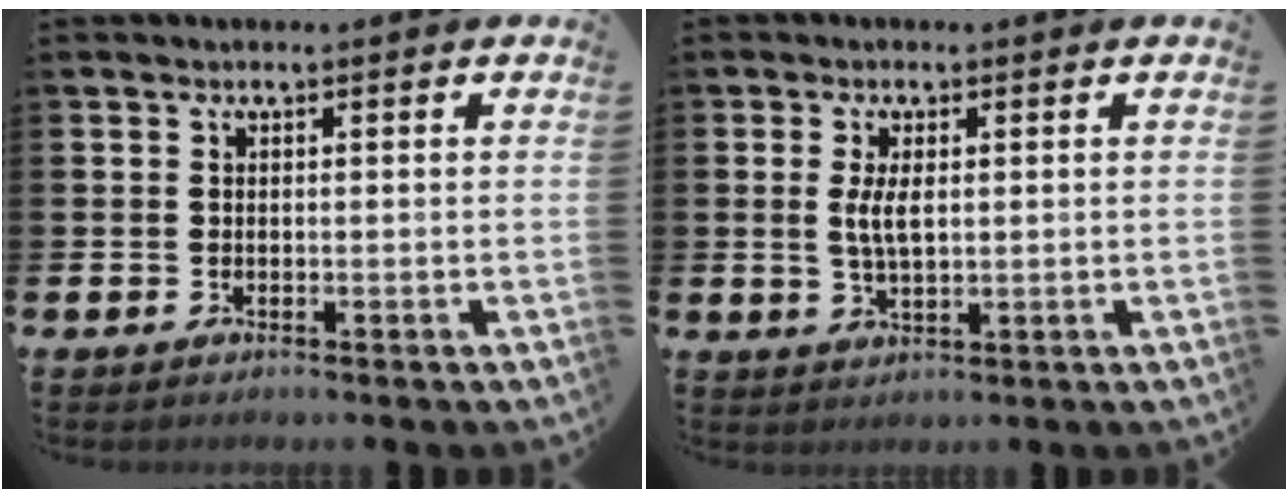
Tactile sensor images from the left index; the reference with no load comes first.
{"total": 3.5, "force": [0.8, 1.3, 3.1], "torque": [-0.050, 0.001, 0.009]}